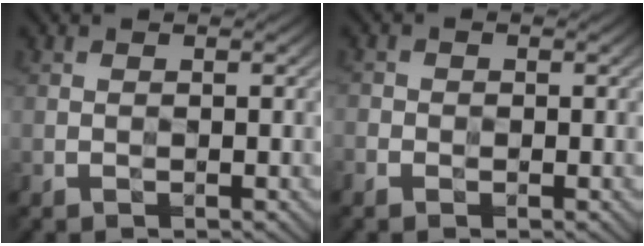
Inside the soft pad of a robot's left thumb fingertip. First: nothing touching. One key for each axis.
{"total": 1.5, "fx": -1.1, "fy": 1.0, "fz": 0.0, "tx": 0.003, "ty": 0.000, "tz": -0.026}